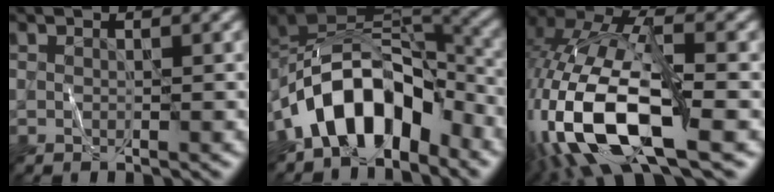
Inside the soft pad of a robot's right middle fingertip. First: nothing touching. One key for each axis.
{"total": 10.6, "fx": -5.5, "fy": 6.0, "fz": 6.7, "tx": -0.096, "ty": 0.016, "tz": -0.104}
{"total": 15.5, "fx": -5.5, "fy": 6.3, "fz": 13.1, "tx": -0.290, "ty": -0.007, "tz": -0.101}